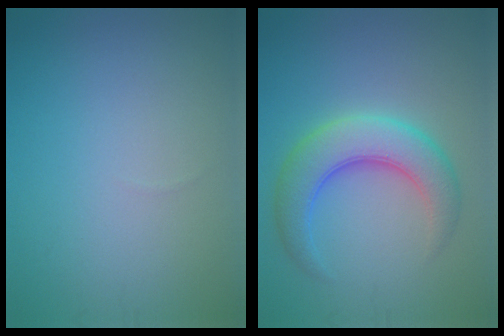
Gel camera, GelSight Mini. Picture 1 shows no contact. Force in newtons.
{"total": 5.9, "press": 5.9, "slide": 0.2}